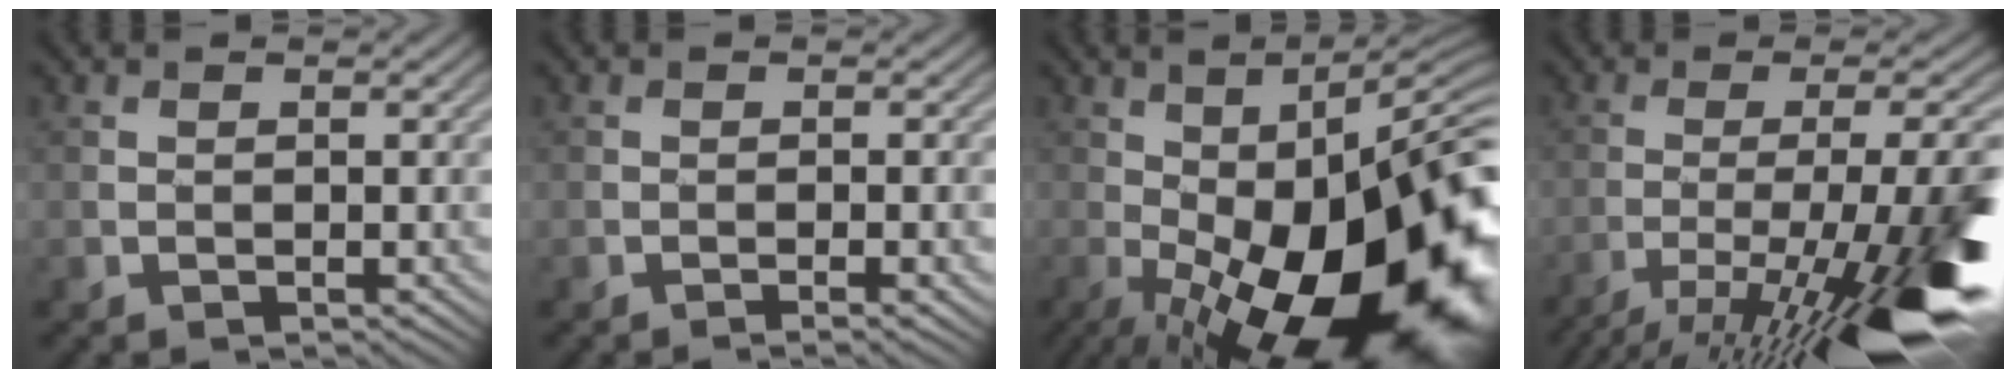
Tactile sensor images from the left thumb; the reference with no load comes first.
{"total": 2.2, "force": [-1.1, 0.3, 1.8], "torque": [-0.026, 0.000, -0.017]}
{"total": 21.5, "force": [-5.2, 8.2, 19.2], "torque": [-0.257, -0.014, -0.087]}
{"total": 16.5, "force": [-8.7, 3.1, 13.7], "torque": [-0.174, 0.005, -0.140]}